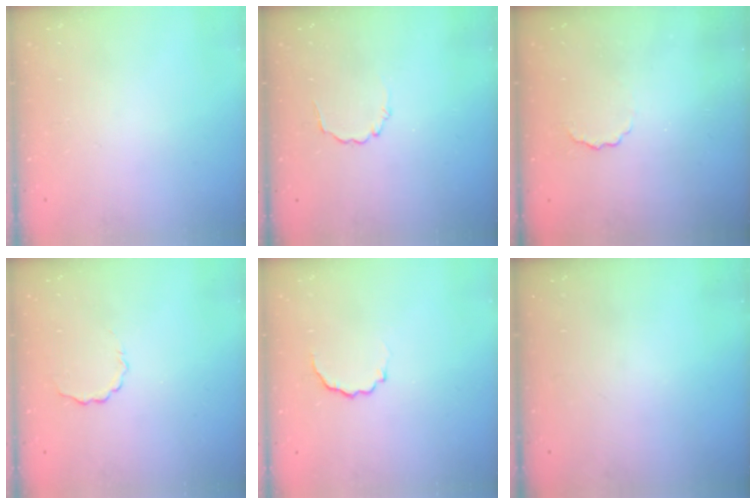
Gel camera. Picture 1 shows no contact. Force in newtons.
{"total": 2.1, "press": 1.9, "slide": 0.9}
{"total": 3.2, "press": 3.1, "slide": 0.9}
{"total": 2.6, "press": 2.5, "slide": 0.8}
{"total": 4.0, "press": 3.9, "slide": 0.7}
{"total": 0.0}